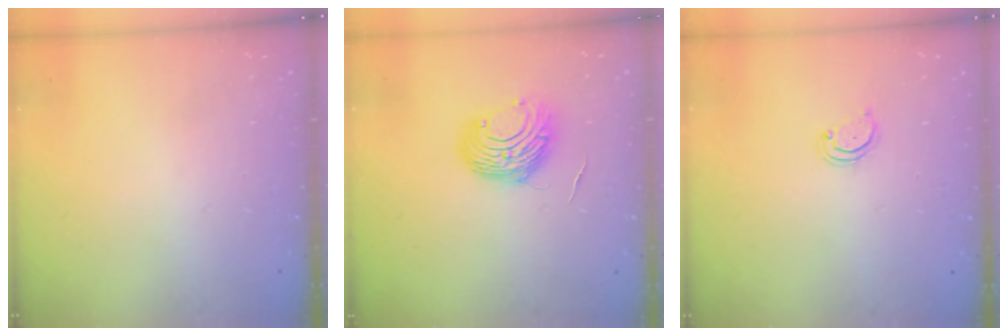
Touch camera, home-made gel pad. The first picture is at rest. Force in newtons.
{"total": 10.2, "press": 10.2, "slide": 0.8}
{"total": 2.5, "press": 2.5, "slide": 0.2}